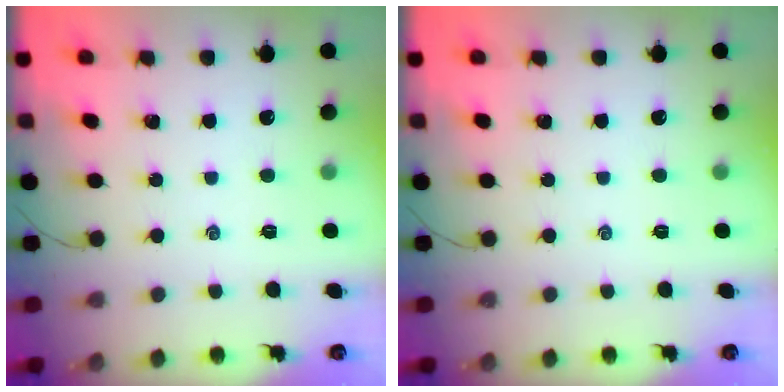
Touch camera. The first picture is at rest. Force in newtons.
{"total": 0.0}